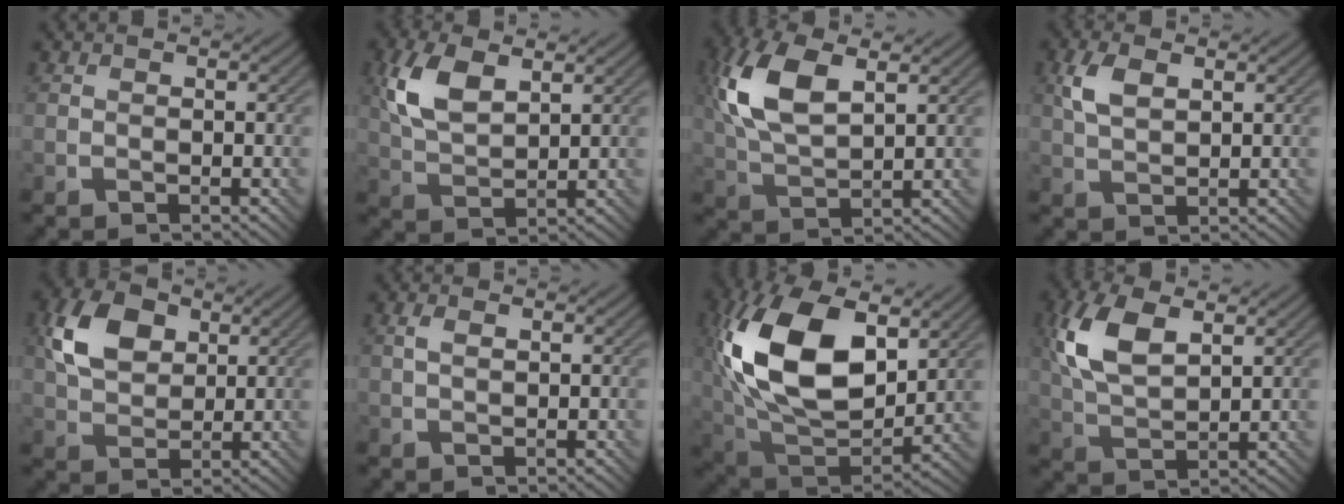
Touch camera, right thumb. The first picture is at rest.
{"total": 7.2, "force": [3.0, 3.4, 5.5], "torque": [-0.131, 0.005, 0.059]}
{"total": 10.6, "force": [3.6, 4.9, 8.6], "torque": [-0.212, 0.014, 0.066]}
{"total": 4.1, "force": [1.7, 1.9, 3.2], "torque": [-0.079, 0.007, 0.035]}
{"total": 7.8, "force": [2.7, 5.2, 5.1], "torque": [-0.118, 0.010, 0.046]}
{"total": 1.5, "force": [0.4, 0.6, 1.3], "torque": [-0.030, 0.003, 0.007]}
{"total": 17.8, "force": [4.8, 10.2, 13.8], "torque": [-0.316, 0.017, 0.087]}
{"total": 8.7, "force": [3.3, 4.1, 7.0], "torque": [-0.167, 0.011, 0.061]}